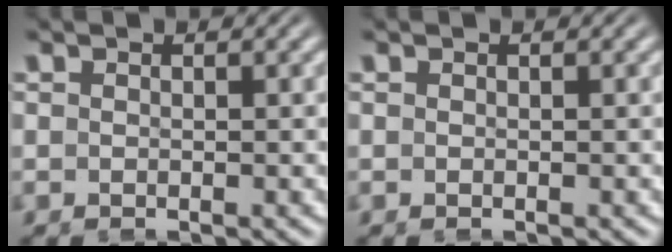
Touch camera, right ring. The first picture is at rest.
{"total": 0.0}